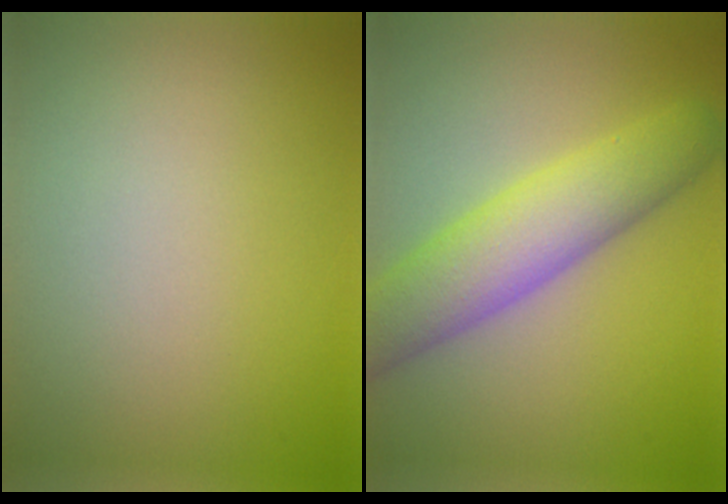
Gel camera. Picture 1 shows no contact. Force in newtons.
{"total": 6.9, "press": 6.9, "slide": 0.3}